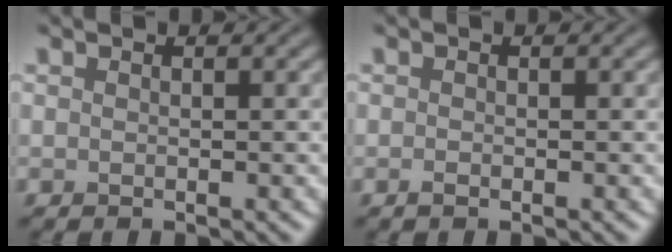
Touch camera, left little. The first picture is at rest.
{"total": 0.5, "force": [-0.3, 0.2, 0.4], "torque": [-0.007, -0.002, -0.005]}